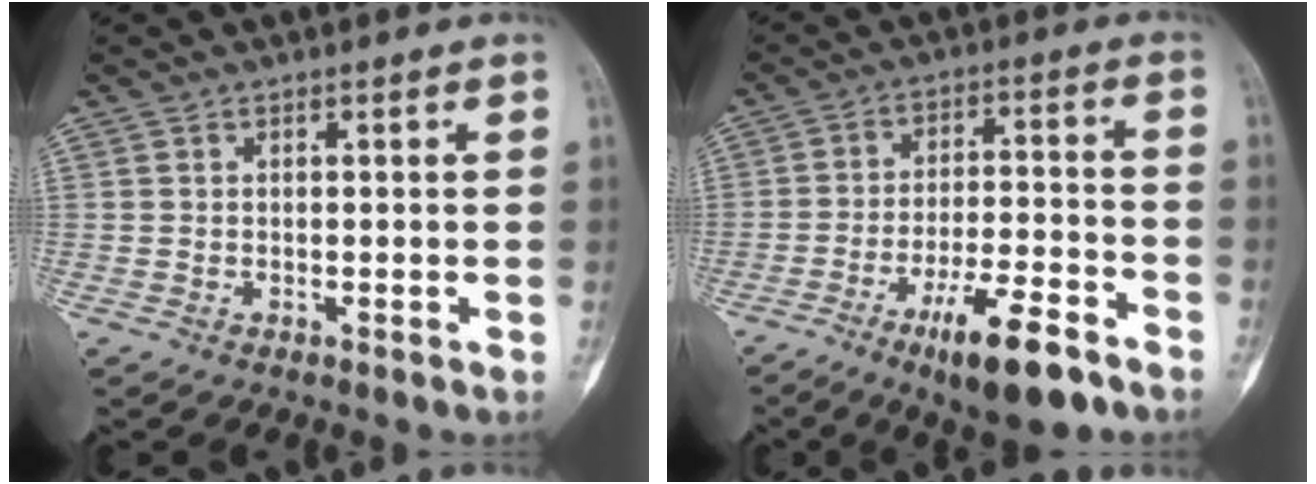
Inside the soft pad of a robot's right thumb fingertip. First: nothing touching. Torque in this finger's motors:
{"motor_torque": [3.64, 0.68, 1.66, -1.12, 0.22]}